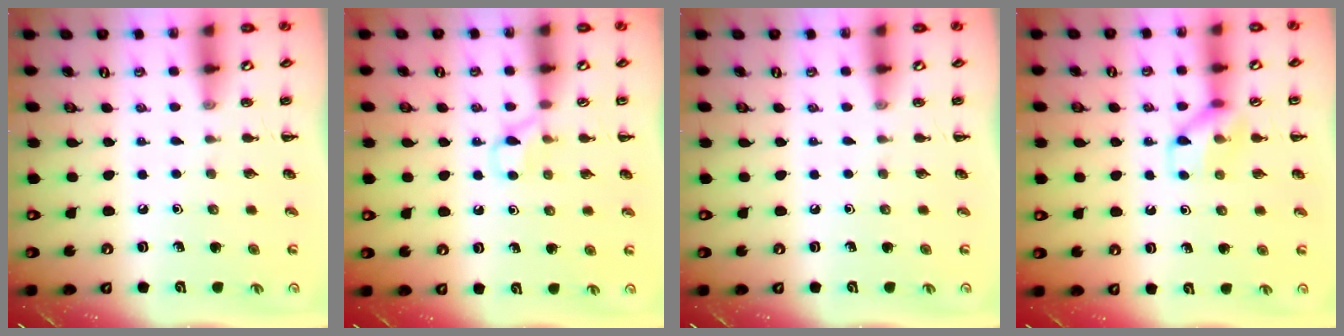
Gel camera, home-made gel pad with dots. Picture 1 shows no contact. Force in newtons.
{"total": 5.4, "press": 5.1, "slide": 1.5}
{"total": 0.0}
{"total": 9.8, "press": 9.8, "slide": 0.8}